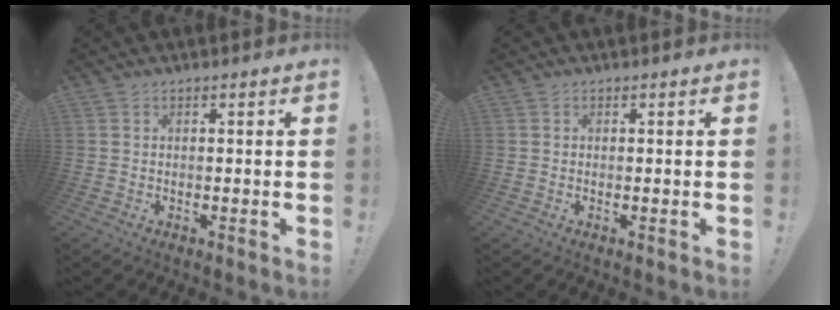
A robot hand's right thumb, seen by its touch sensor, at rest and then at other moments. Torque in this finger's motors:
{"motor_torque": [0.10, -0.01, -0.08, 0.22, -0.12]}